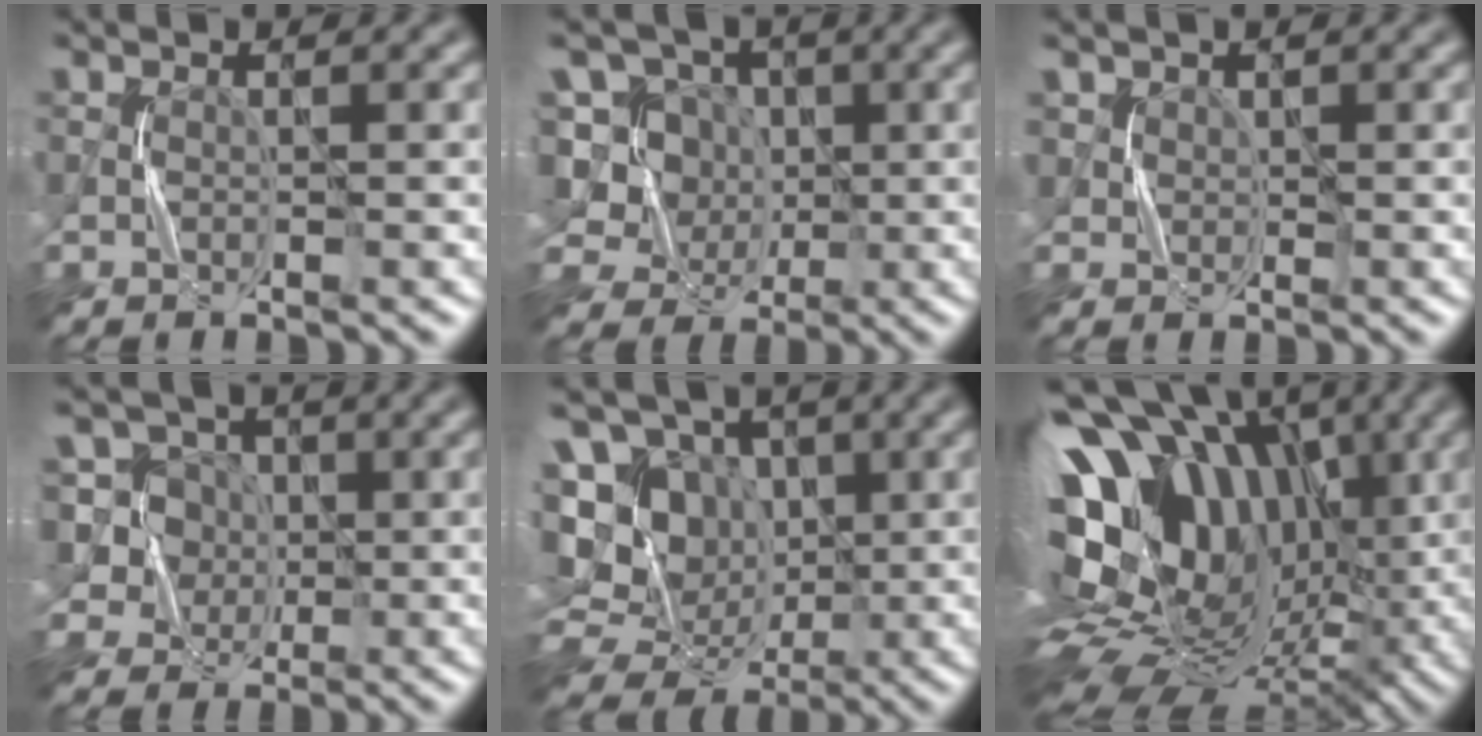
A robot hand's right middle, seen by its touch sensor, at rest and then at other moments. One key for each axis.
{"total": 8.8, "fx": 1.3, "fy": 7.9, "fz": 3.5, "tx": -0.089, "ty": 0.037, "tz": -0.008}
{"total": 1.8, "fx": 1.0, "fy": 1.5, "fz": 0.3, "tx": -0.010, "ty": -0.009, "tz": 0.026}
{"total": 8.6, "fx": 2.9, "fy": 7.6, "fz": 2.9, "tx": -0.067, "ty": 0.031, "tz": 0.040}
{"total": 15.0, "fx": 1.4, "fy": 13.5, "fz": 6.2, "tx": -0.162, "ty": 0.027, "tz": 0.014}
{"total": 20.7, "fx": 3.8, "fy": 13.4, "fz": 15.3, "tx": -0.284, "ty": 0.011, "tz": 0.089}